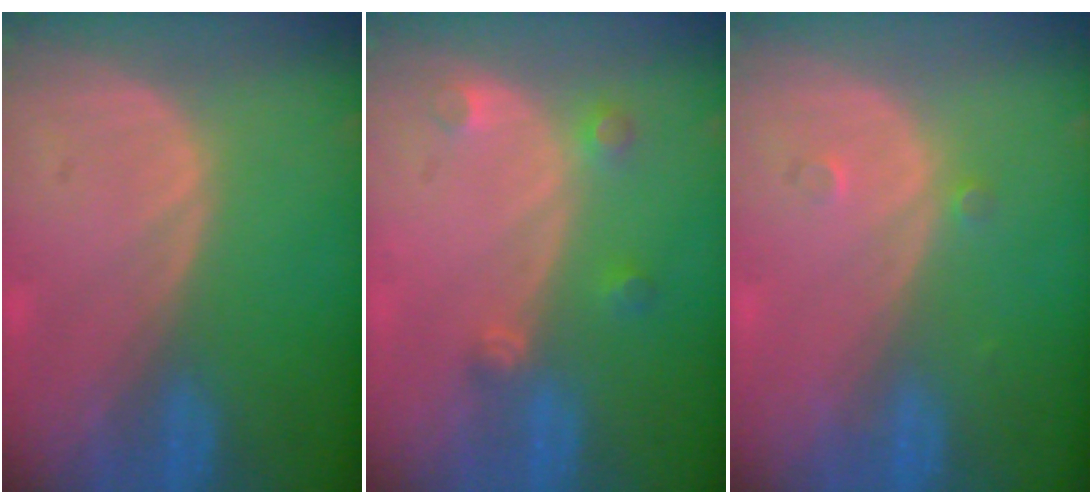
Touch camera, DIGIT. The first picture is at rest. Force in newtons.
{"total": 2.6, "press": 2.6, "slide": 0.2}
{"total": 1.2, "press": 1.0, "slide": 0.7}